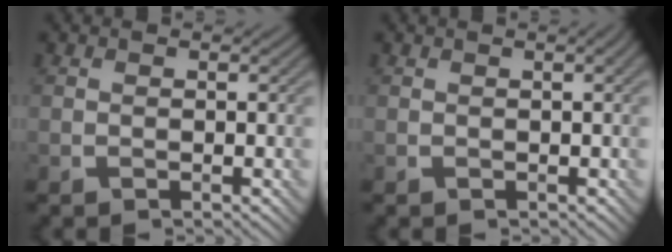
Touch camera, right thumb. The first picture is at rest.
{"total": 1.4, "force": [0.5, 0.1, 1.3], "torque": [-0.020, 0.005, 0.004]}